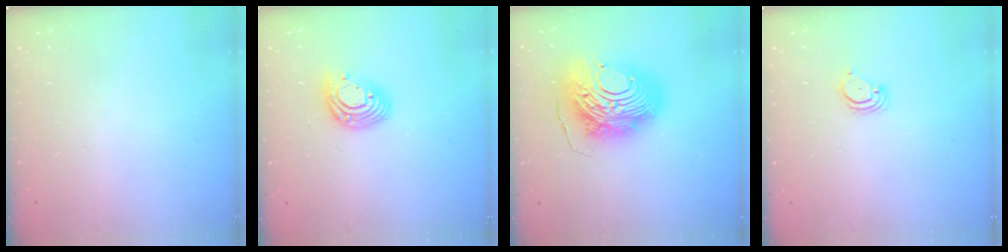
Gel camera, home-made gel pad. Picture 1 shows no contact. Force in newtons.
{"total": 12.1, "press": 12.0, "slide": 1.2}
{"total": 17.9, "press": 17.8, "slide": 1.9}
{"total": 2.0, "press": 2.0, "slide": 0.1}